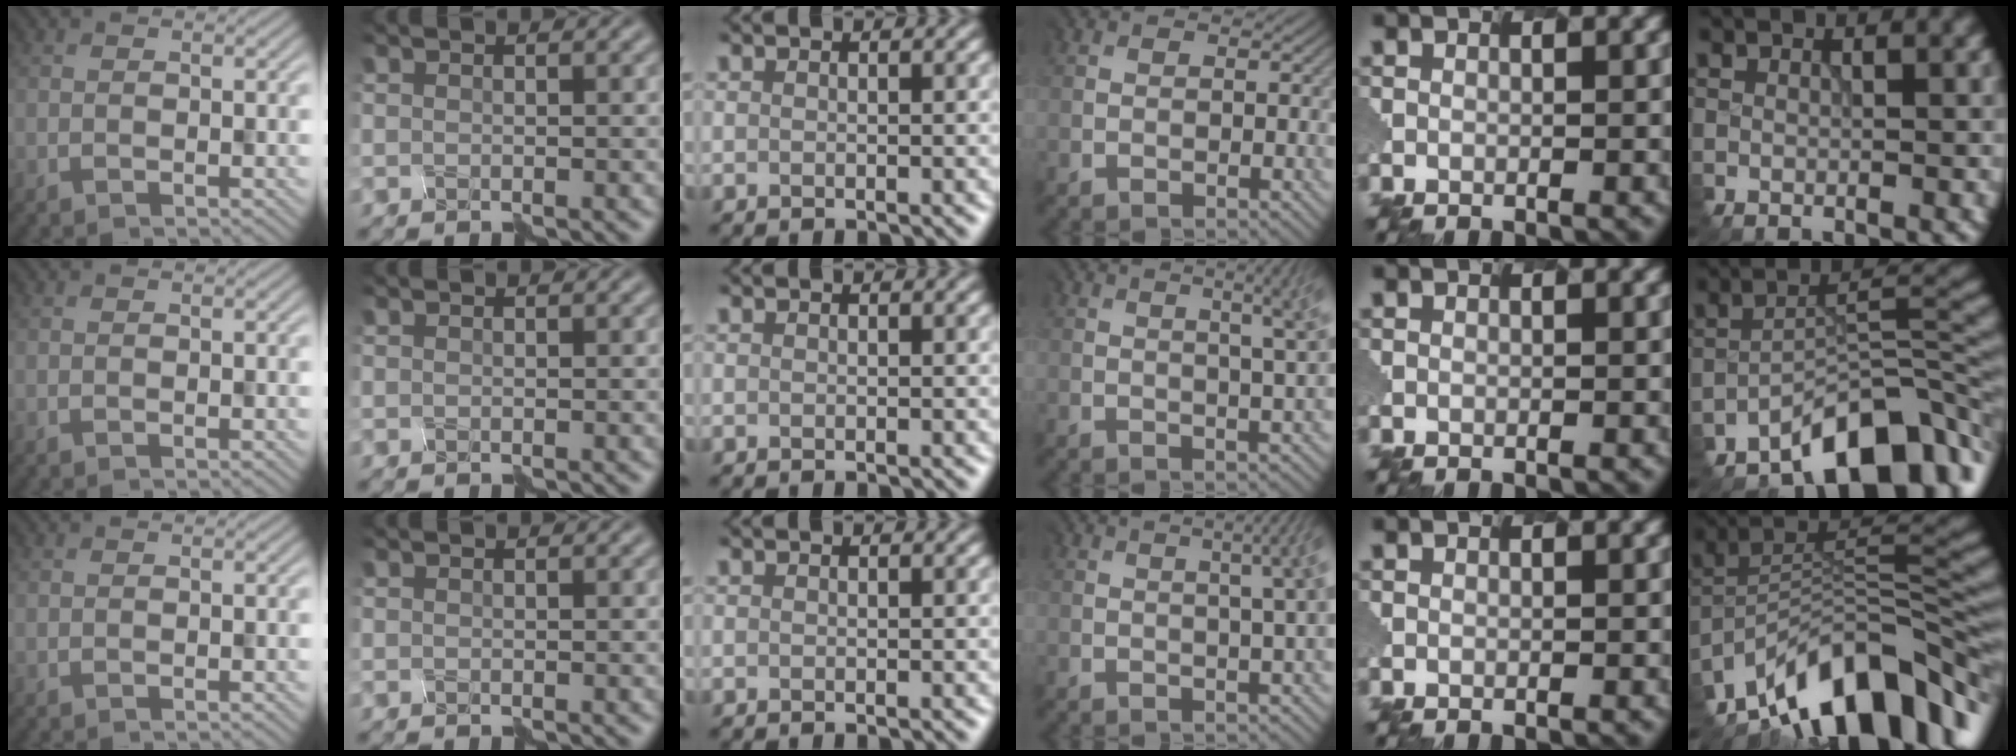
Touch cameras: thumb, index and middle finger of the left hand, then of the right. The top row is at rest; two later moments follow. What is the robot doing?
{"motion": "disassemble", "object": "spray bottle"}